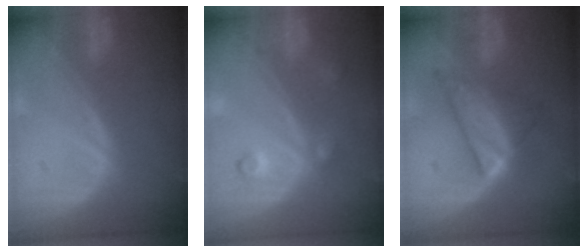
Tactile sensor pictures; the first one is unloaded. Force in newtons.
{"total": 3.5, "press": 3.5, "slide": 0.2}
{"total": 6.5, "press": 6.5, "slide": 0.2}